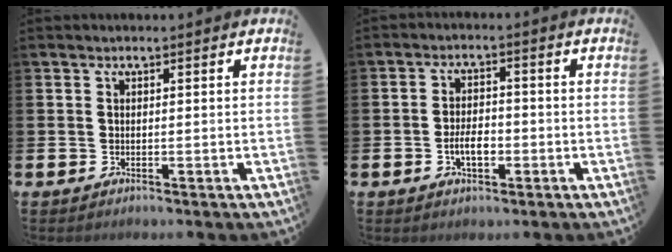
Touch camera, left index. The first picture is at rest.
{"total": 3.6, "force": [-1.0, 1.9, 2.9], "torque": [-0.039, 0.000, -0.022]}